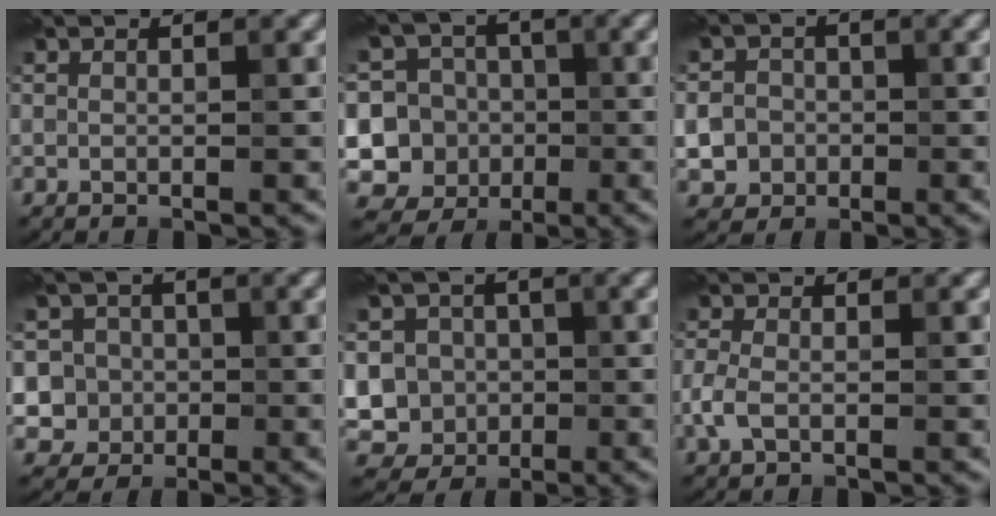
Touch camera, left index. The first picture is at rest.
{"total": 9.8, "force": [-1.4, 9.4, 2.5], "torque": [-0.053, 0.023, -0.048]}
{"total": 6.9, "force": [-1.9, 6.4, 1.9], "torque": [-0.031, -0.004, -0.063]}
{"total": 5.9, "force": [-0.1, 5.8, 1.4], "torque": [-0.008, 0.023, -0.019]}
{"total": 8.4, "force": [-0.7, 7.9, 2.7], "torque": [-0.055, 0.023, -0.050]}
{"total": 2.0, "force": [-0.6, 1.2, 1.5], "torque": [-0.038, 0.002, -0.017]}